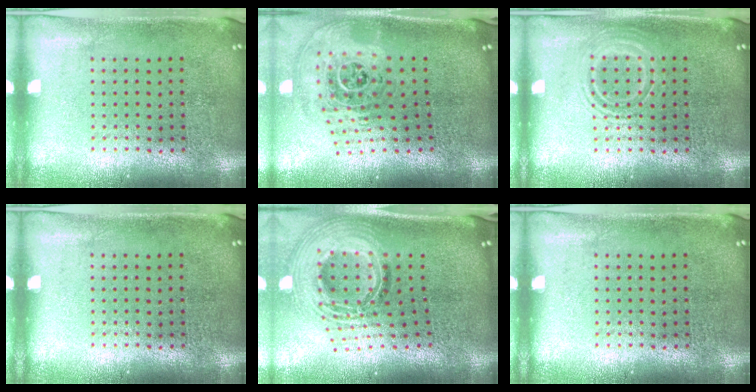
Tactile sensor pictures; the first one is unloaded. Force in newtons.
{"total": 2.4, "press": 1.6, "slide": 1.7}
{"total": 2.1, "press": 2.1, "slide": 0.3}
{"total": 0.0}
{"total": 2.6, "press": 1.8, "slide": 1.8}
{"total": 0.0}